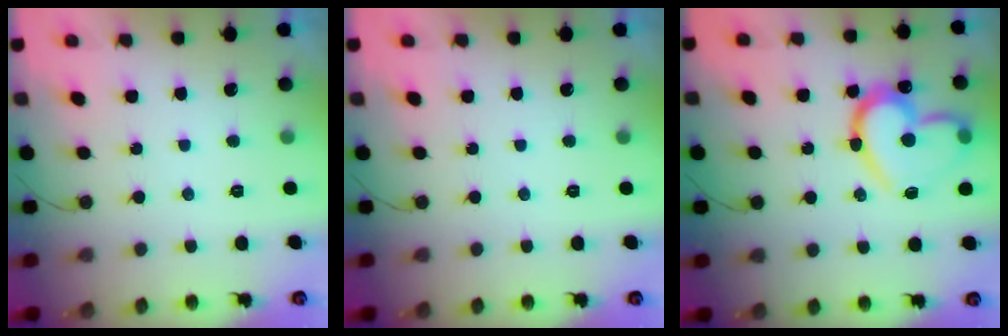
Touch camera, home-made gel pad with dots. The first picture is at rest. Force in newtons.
{"total": 0.0}
{"total": 20.2, "press": 20.1, "slide": 2.4}